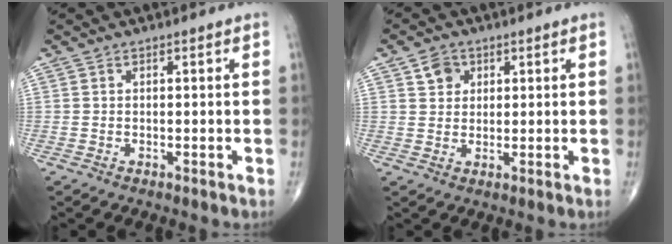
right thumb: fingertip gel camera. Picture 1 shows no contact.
{"total": 3.8, "force": [1.7, 3.1, 1.4], "torque": [-0.007, -0.008, 0.028]}